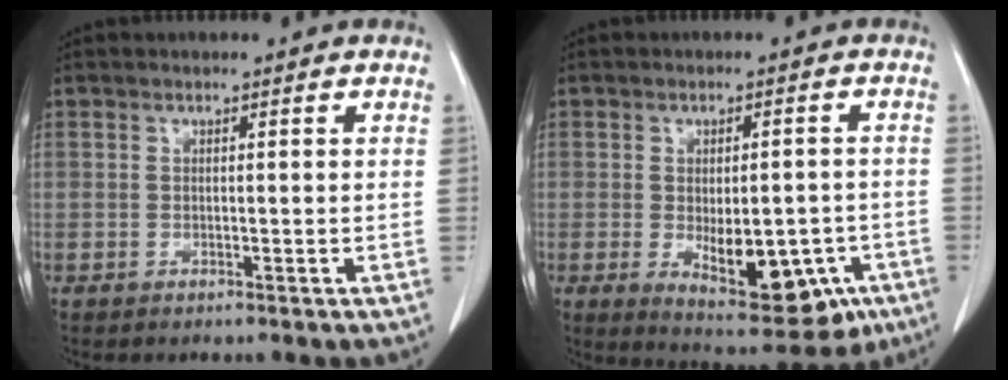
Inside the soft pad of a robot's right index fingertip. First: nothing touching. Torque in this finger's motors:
{"motor_torque": [0.23, -0.03, 0.22, 0.05]}